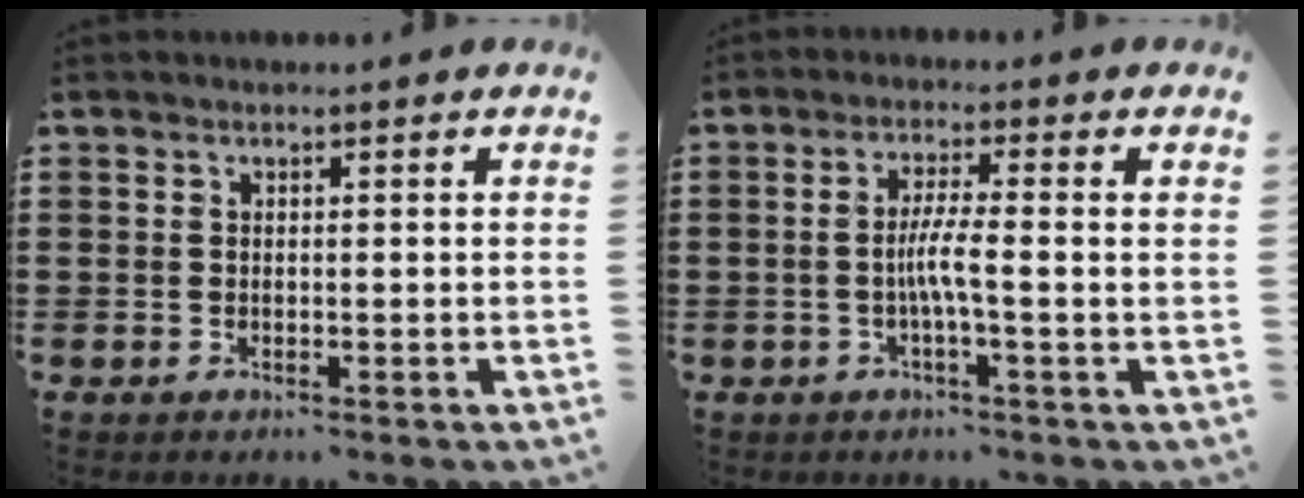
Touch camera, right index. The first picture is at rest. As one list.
[{"total": 4.5, "force": [-0.6, -0.4, 4.5], "torque": [-0.081, -0.008, -0.014]}]